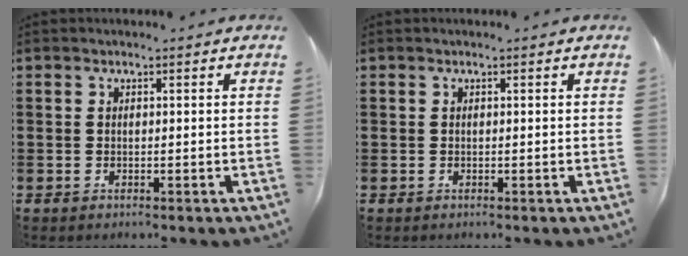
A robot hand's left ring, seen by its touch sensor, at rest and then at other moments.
{"total": 0.0}